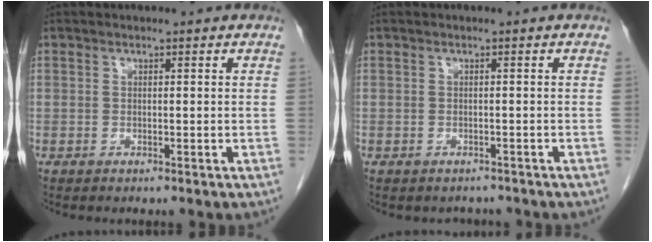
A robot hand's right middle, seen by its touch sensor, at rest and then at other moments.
{"total": 1.9, "force": [-1.6, 0.9, 0.0], "torque": [-0.001, 0.001, -0.023]}